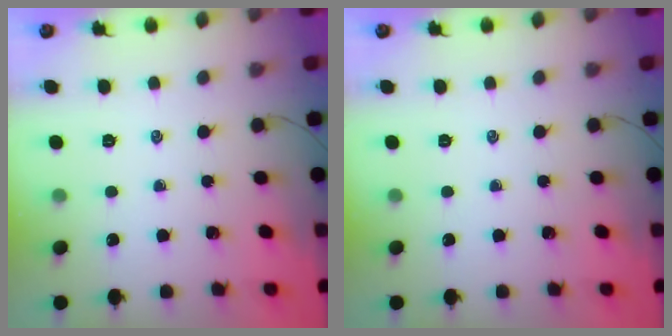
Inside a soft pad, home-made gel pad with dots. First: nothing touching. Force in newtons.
{"total": 0.0}